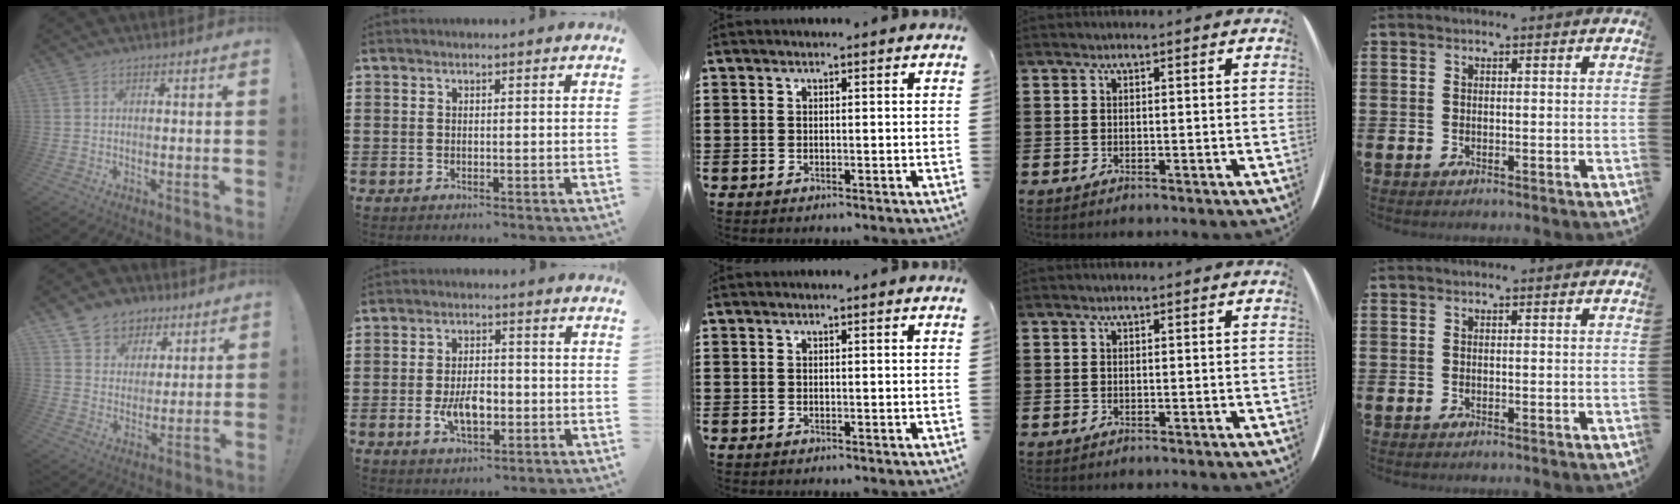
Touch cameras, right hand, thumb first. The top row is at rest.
{"thumb": {"total": 8.2, "force": [4.7, 6.7, 1.0], "torque": [-0.015, -0.036, 0.095]}, "index": {"total": 5.8, "force": [-1.4, 3.0, 4.8], "torque": [-0.088, -0.001, -0.028]}}